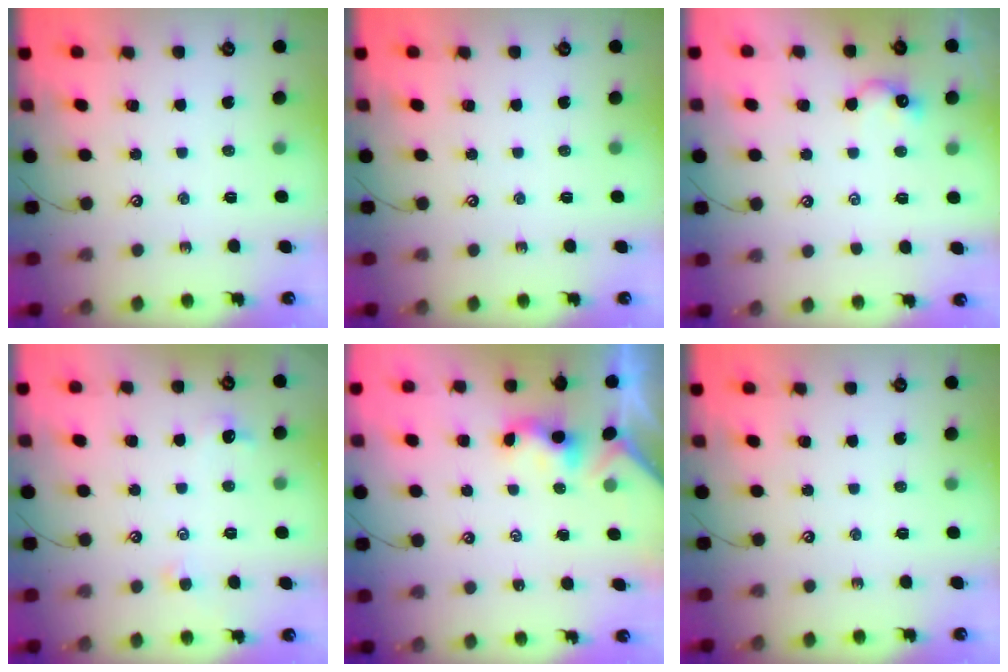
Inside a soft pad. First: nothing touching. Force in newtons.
{"total": 0.0}
{"total": 1.7, "press": 1.6, "slide": 0.7}
{"total": 0.8, "press": 0.7, "slide": 0.4}
{"total": 1.0, "press": 0.9, "slide": 0.4}
{"total": 0.0}